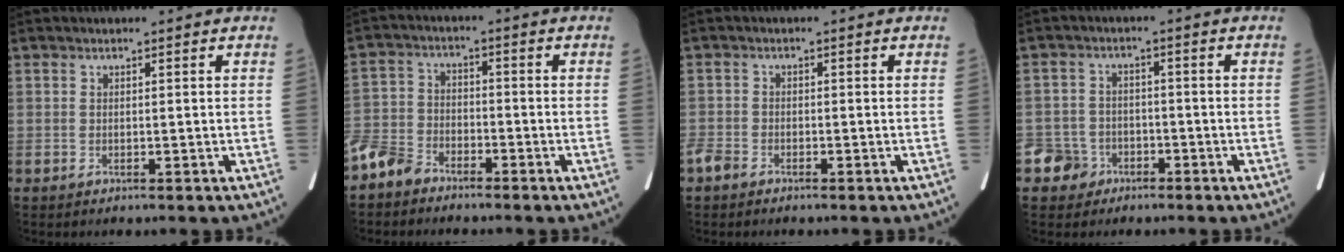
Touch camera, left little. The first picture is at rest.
{"total": 5.9, "force": [-4.9, 2.9, 1.5], "torque": [-0.038, -0.006, -0.106]}
{"total": 2.1, "force": [-1.7, 1.0, 0.8], "torque": [-0.021, 0.000, -0.031]}
{"total": 4.7, "force": [-2.7, 3.8, 0.3], "torque": [-0.005, 0.012, -0.046]}